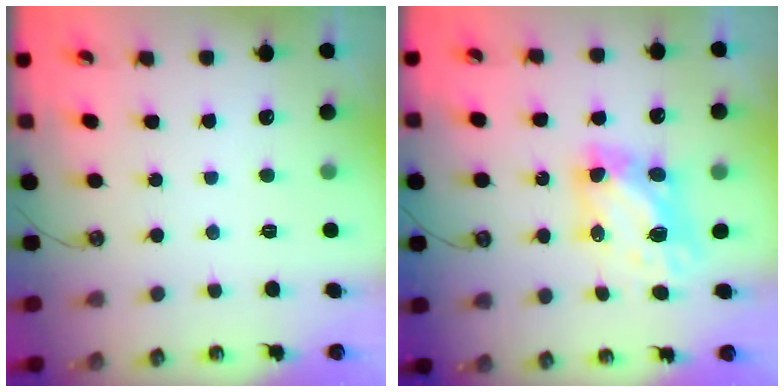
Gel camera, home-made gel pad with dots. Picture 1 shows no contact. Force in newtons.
{"total": 7.0, "press": 7.0, "slide": 0.6}